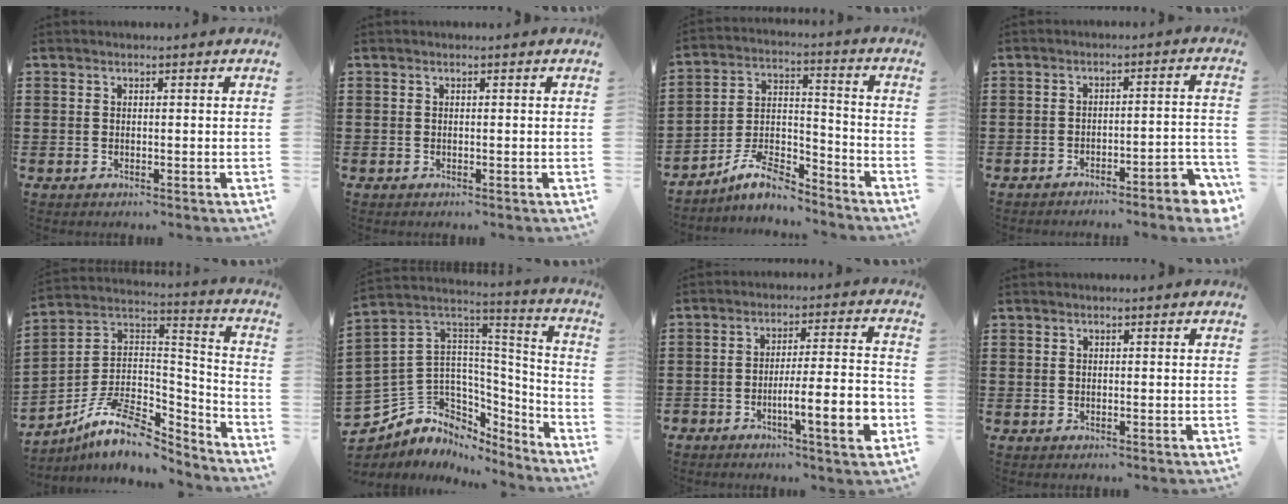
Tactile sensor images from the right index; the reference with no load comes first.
{"total": 0.0}
{"total": 9.0, "force": [-7.7, 2.5, 4.0], "torque": [-0.082, 0.019, -0.147]}
{"total": 3.7, "force": [-3.4, -0.1, 1.5], "torque": [-0.027, -0.006, -0.069]}
{"total": 10.9, "force": [-7.8, 4.3, 6.4], "torque": [-0.134, 0.014, -0.151]}
{"total": 7.5, "force": [-1.5, 7.3, 1.2], "torque": [-0.075, -0.025, -0.023]}
{"total": 9.0, "force": [-3.8, 1.4, 8.0], "torque": [-0.114, -0.006, -0.068]}
{"total": 0.0}